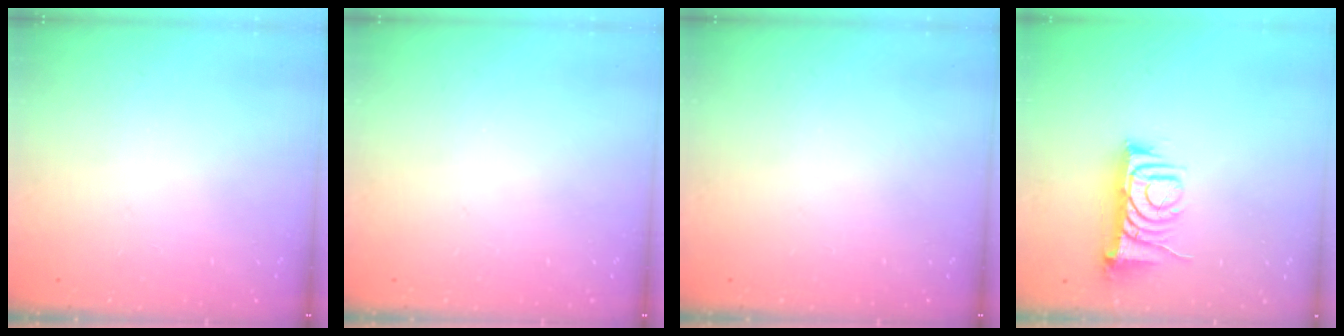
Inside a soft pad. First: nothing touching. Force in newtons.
{"total": 0.0}
{"total": 0.0}
{"total": 8.0, "press": 8.0, "slide": 0.3}